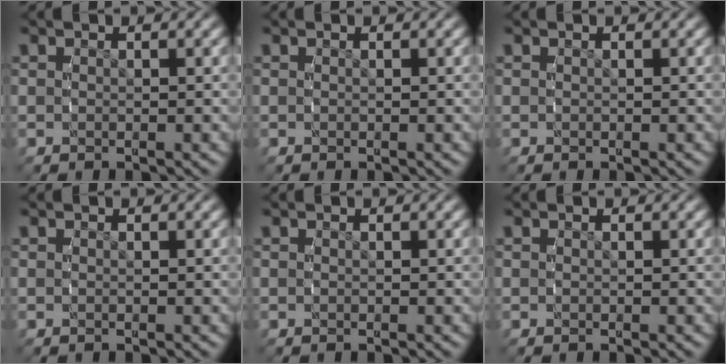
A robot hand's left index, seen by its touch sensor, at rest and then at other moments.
{"total": 0.0}
{"total": 0.0}
{"total": 0.0}
{"total": 0.0}
{"total": 0.0}